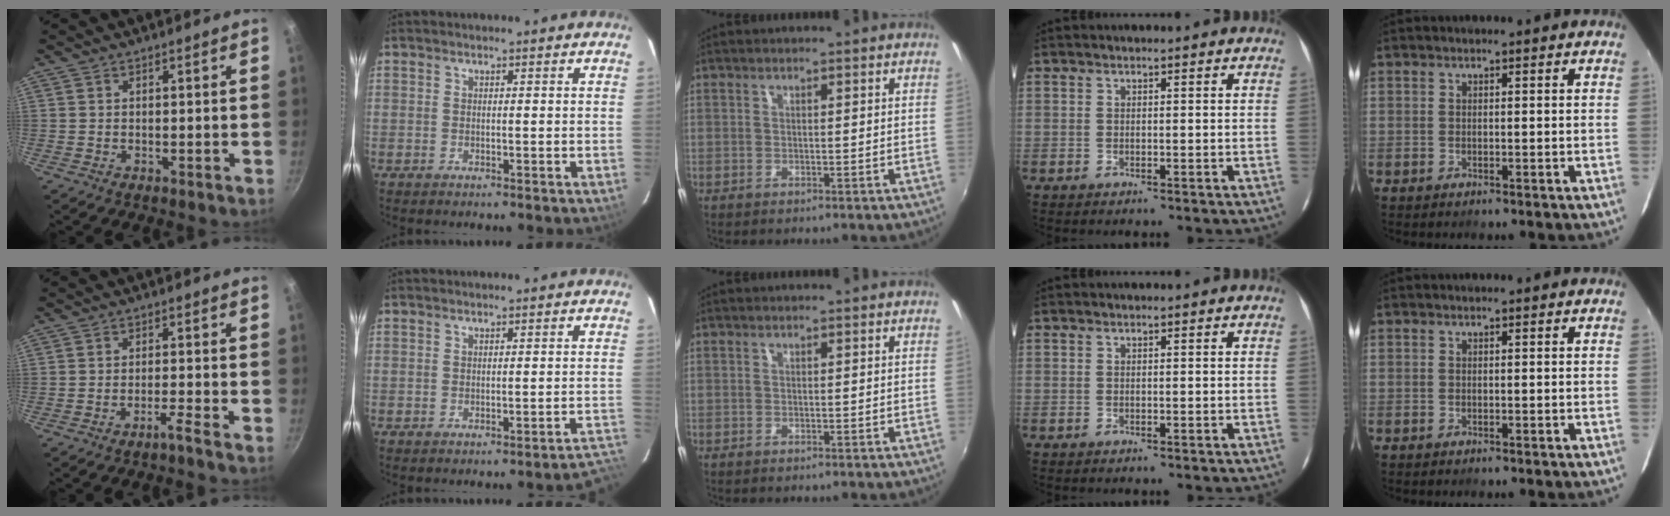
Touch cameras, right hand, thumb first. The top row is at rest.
{"thumb": {"total": 2.3, "force": [-1.8, -0.6, 1.4], "torque": [-0.035, 0.016, -0.029]}, "index": {"total": 4.5, "force": [-4.0, 0.9, 1.9], "torque": [-0.002, 0.021, -0.035]}}